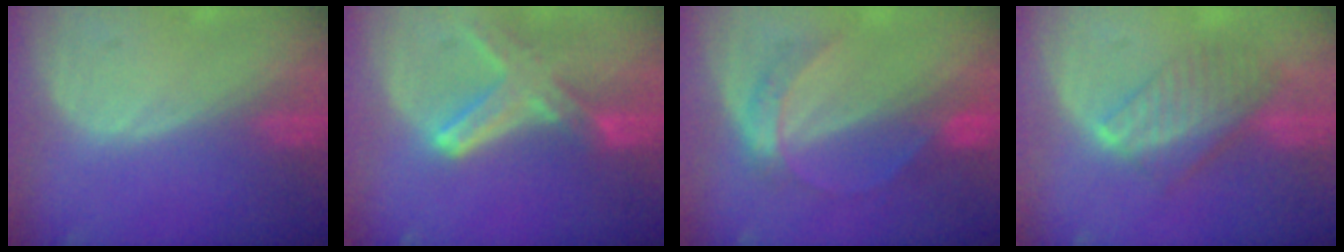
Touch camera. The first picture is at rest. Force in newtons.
{"total": 8.1, "press": 7.1, "slide": 3.9}
{"total": 4.9, "press": 4.9, "slide": 0.2}
{"total": 8.1, "press": 7.1, "slide": 3.9}